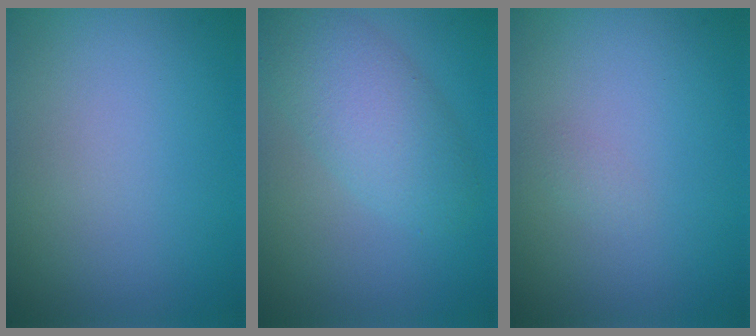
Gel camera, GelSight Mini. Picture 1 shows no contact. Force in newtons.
{"total": 4.6, "press": 4.6, "slide": 0.2}
{"total": 0.5, "press": 0.5, "slide": 0.0}